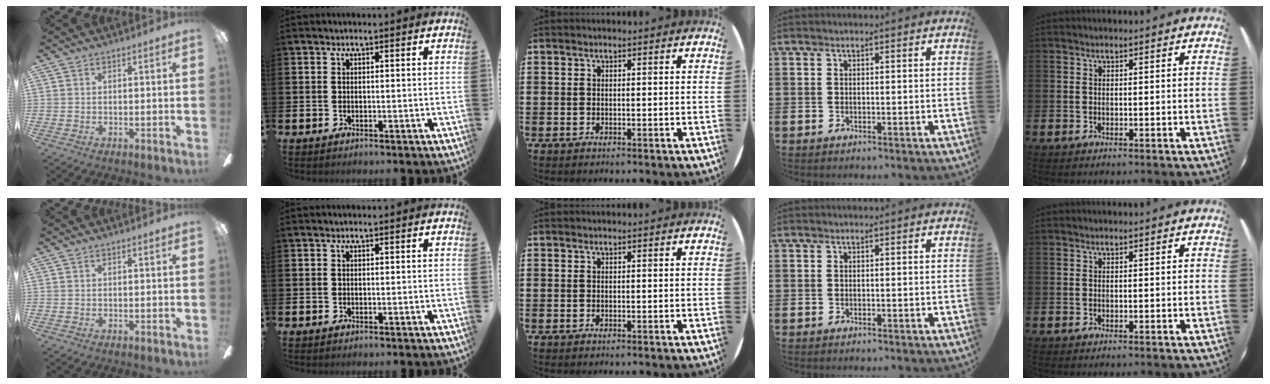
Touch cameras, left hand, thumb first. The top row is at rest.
{}